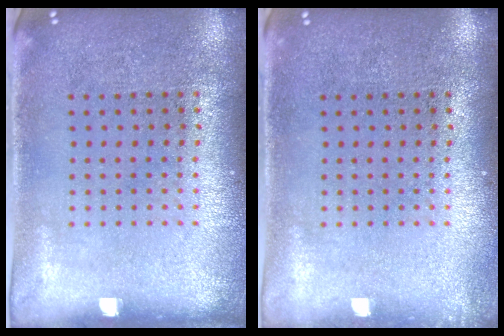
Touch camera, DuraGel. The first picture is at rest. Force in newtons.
{"total": 0.7, "press": 0.7, "slide": 0.1}